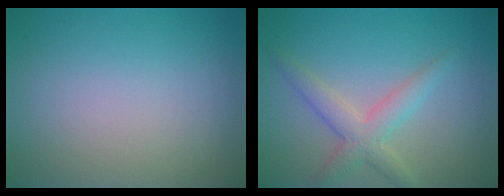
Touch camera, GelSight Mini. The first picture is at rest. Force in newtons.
{"total": 3.3, "press": 3.3, "slide": 0.1}